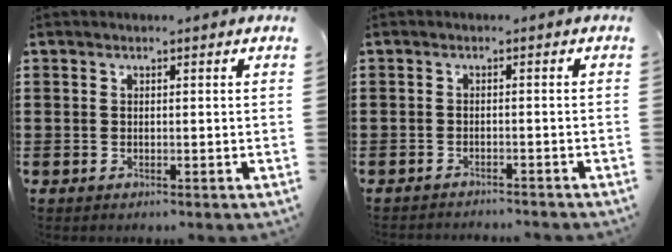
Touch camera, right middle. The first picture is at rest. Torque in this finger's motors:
{"motor_torque": [0.19, -0.12, 0.33, 0.09]}